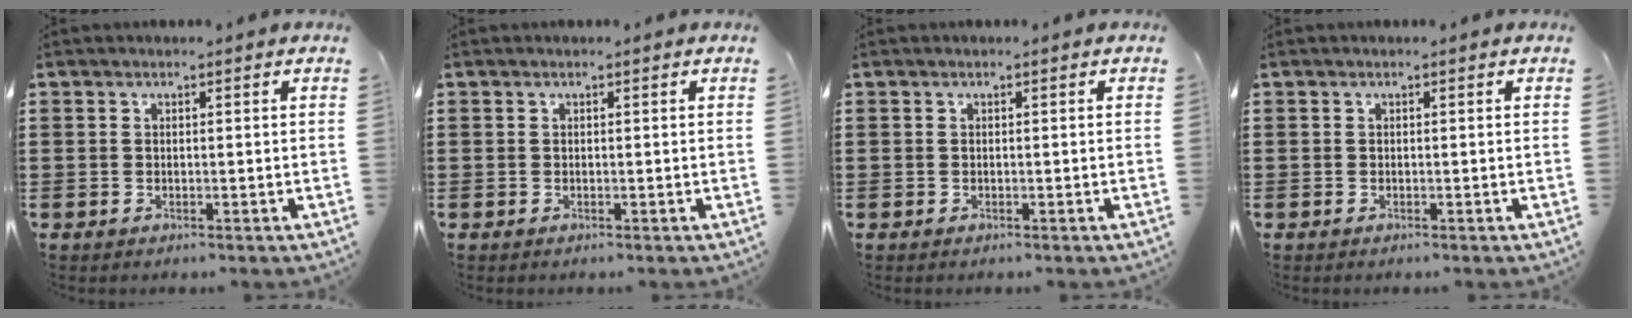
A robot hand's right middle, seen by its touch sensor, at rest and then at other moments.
{"total": 0.0}
{"total": 0.0}
{"total": 0.0}